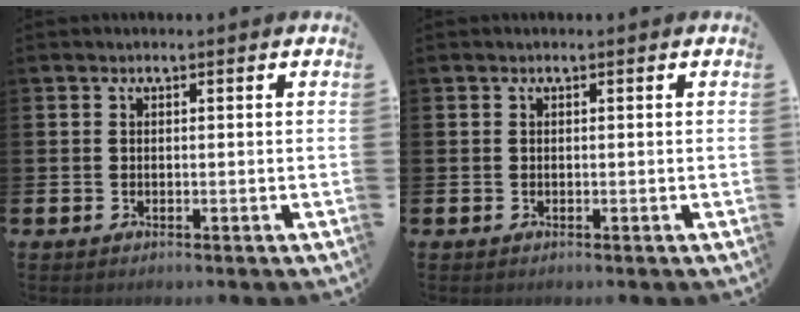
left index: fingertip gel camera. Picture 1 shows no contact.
{"total": 0.0}